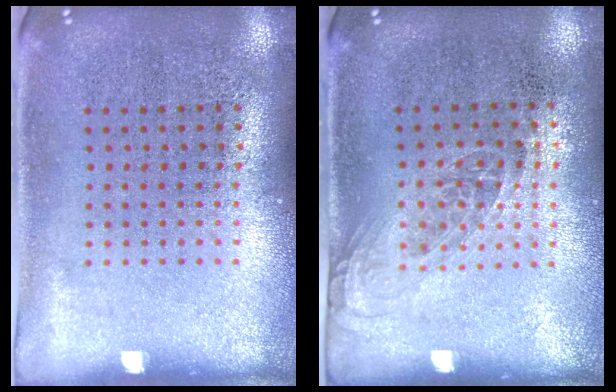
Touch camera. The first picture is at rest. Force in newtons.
{"total": 1.0, "press": 0.9, "slide": 0.6}